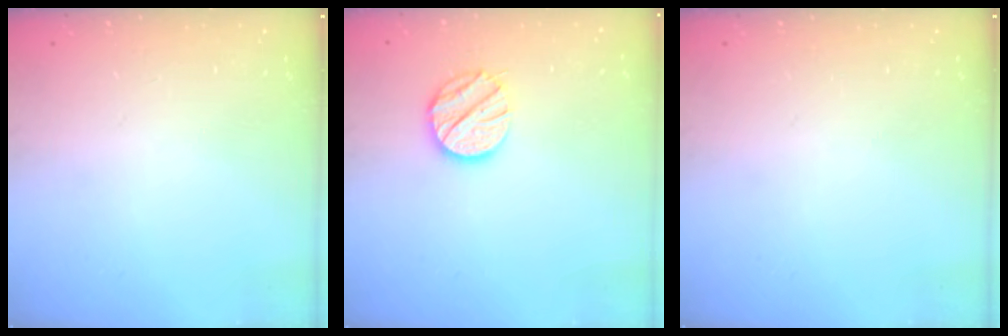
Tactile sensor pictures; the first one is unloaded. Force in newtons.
{"total": 12.2, "press": 12.1, "slide": 1.4}
{"total": 0.0}